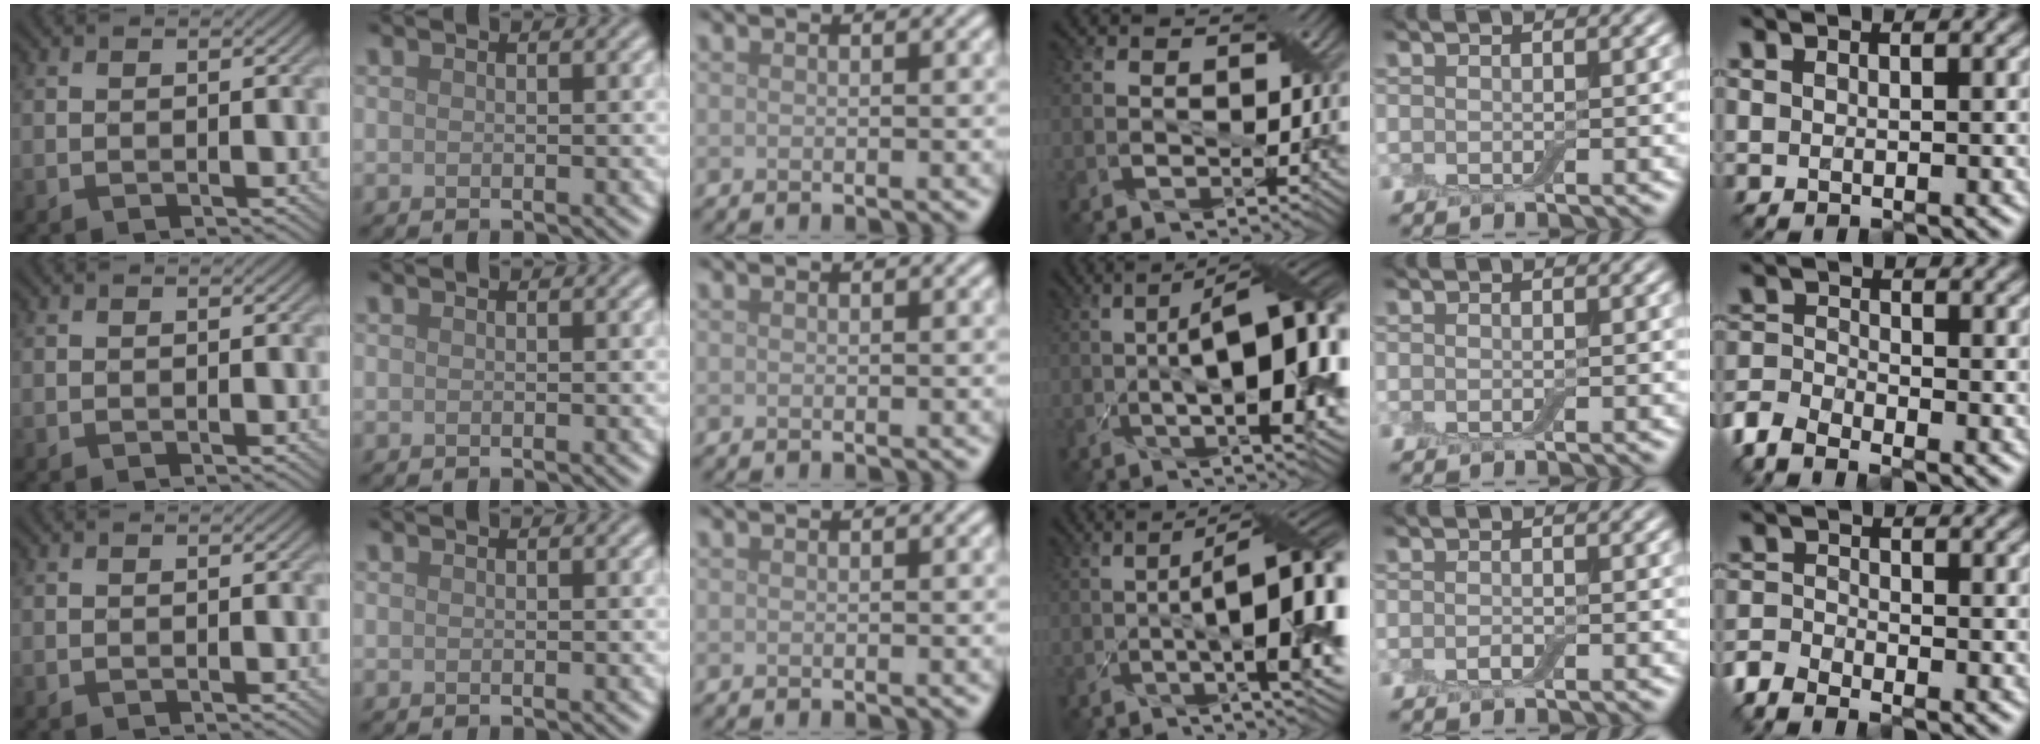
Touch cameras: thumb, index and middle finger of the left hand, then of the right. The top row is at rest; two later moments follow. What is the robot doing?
{"motion": "pour", "object": "bowl"}